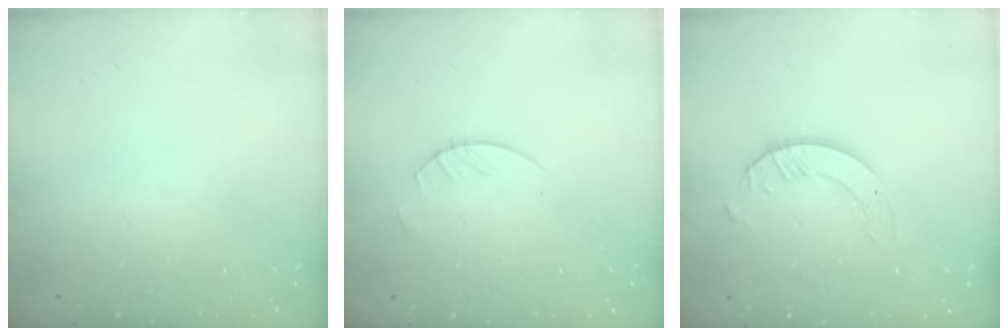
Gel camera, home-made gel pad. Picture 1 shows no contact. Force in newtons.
{"total": 2.7, "press": 2.7, "slide": 0.2}
{"total": 2.3, "press": 2.3, "slide": 0.2}